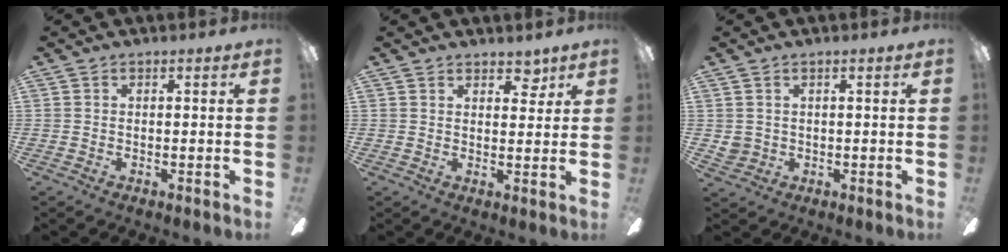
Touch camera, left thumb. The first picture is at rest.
{"total": 3.9, "force": [3.1, 1.9, 1.4], "torque": [-0.002, -0.017, 0.050]}
{"total": 2.4, "force": [0.8, 2.1, 0.7], "torque": [-0.017, 0.005, 0.015]}